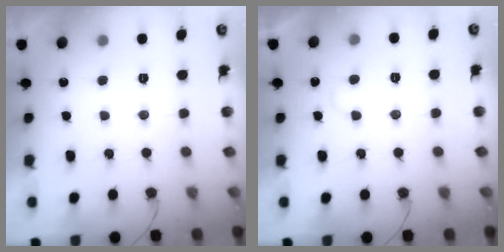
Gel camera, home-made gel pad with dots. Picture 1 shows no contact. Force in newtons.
{"total": 4.1, "press": 4.1, "slide": 0.2}